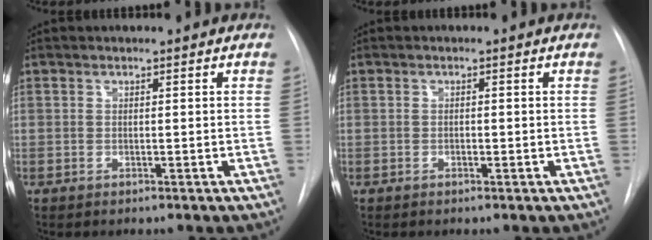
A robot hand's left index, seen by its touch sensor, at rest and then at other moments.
{"total": 0.8, "force": [-0.7, 0.3, 0.4], "torque": [-0.005, -0.003, -0.011]}